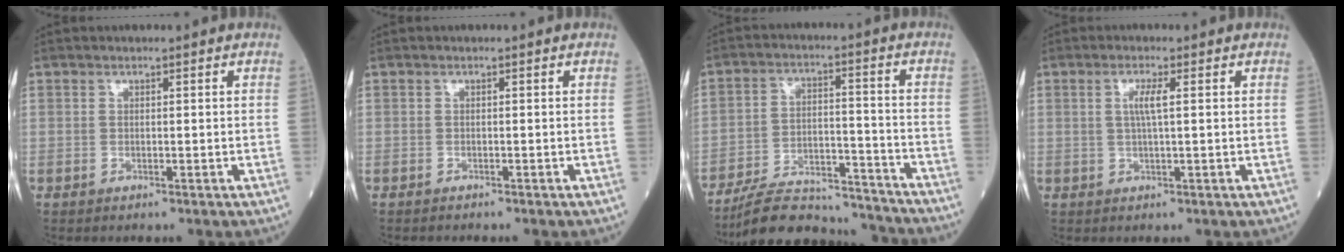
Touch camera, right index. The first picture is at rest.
{"total": 0.6, "force": [-0.6, 0.1, 0.1], "torque": [-0.007, -0.002, -0.012]}
{"total": 15.6, "force": [-14.9, 2.8, 3.7], "torque": [-0.057, 0.021, -0.229]}
{"total": 3.1, "force": [0.5, 0.1, 3.1], "torque": [-0.063, 0.001, 0.009]}